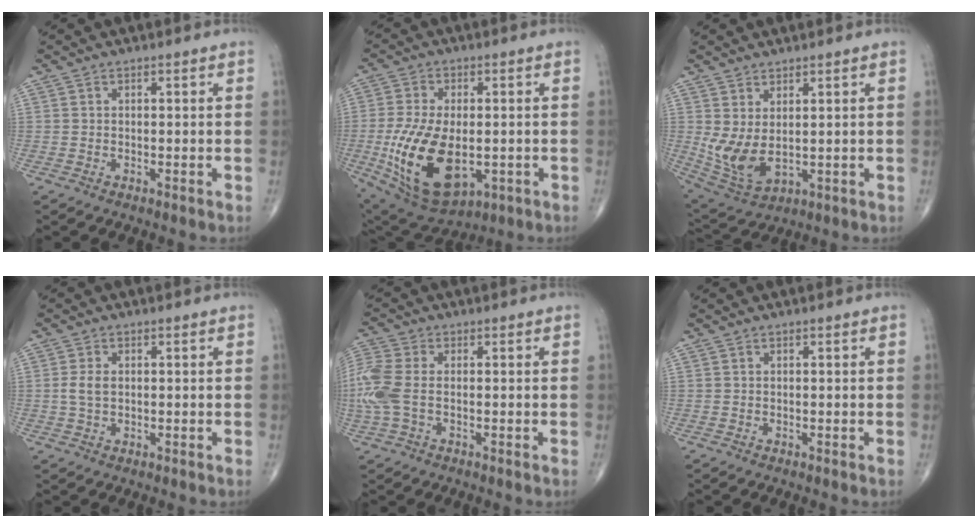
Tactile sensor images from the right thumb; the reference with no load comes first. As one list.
[{"total": 18.3, "force": [-3.4, 10.0, 14.9], "torque": [-0.288, -0.012, -0.033]}, {"total": 8.5, "force": [1.1, 4.3, 7.2], "torque": [-0.145, -0.017, 0.043]}, {"total": 2.8, "force": [0.2, 1.7, 2.2], "torque": [-0.048, 0.004, 0.005]}, {"total": 8.5, "force": [-0.8, 4.8, 7.0], "torque": [-0.201, 0.015, -0.018]}, {"total": 0.0}]